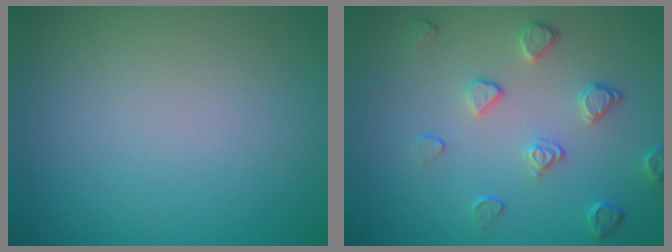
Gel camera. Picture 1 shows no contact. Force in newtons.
{"total": 2.4, "press": 1.9, "slide": 1.4}